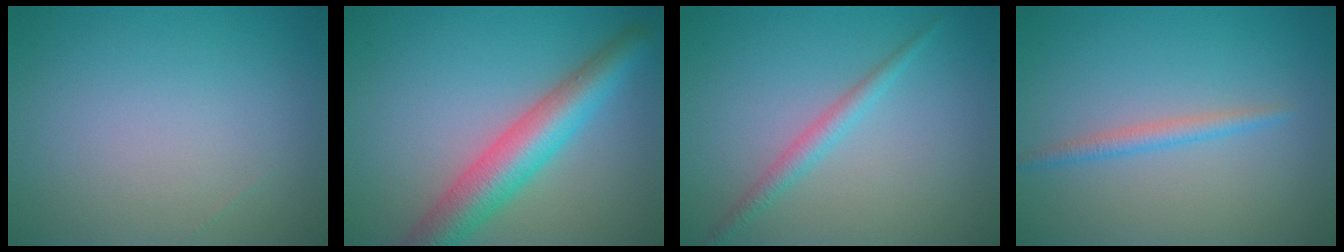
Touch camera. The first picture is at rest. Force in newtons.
{"total": 6.3, "press": 6.3, "slide": 0.2}
{"total": 1.8, "press": 1.8, "slide": 0.0}
{"total": 1.6, "press": 1.6, "slide": 0.0}